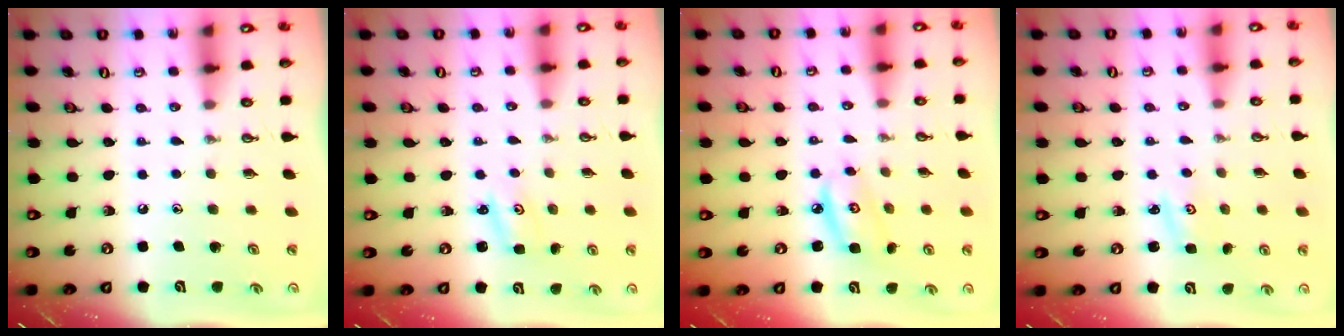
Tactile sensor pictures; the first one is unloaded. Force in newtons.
{"total": 2.2, "press": 2.2, "slide": 0.3}
{"total": 5.9, "press": 5.9, "slide": 0.3}
{"total": 2.6, "press": 2.6, "slide": 0.4}